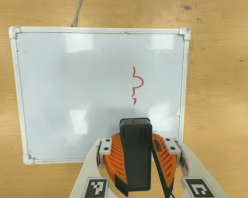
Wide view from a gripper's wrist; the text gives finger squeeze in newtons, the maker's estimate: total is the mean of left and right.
{"total": 9.9, "left": 9.7, "right": 10.1}